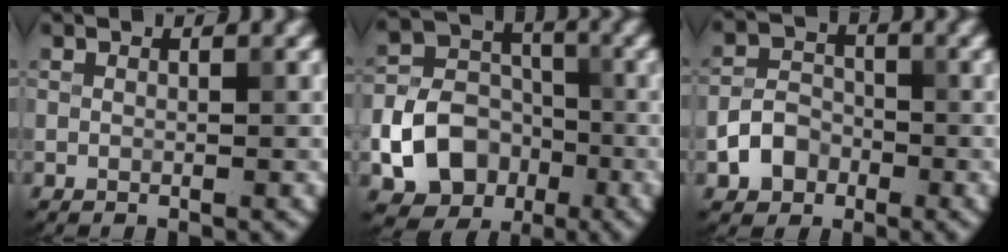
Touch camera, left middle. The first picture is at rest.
{"total": 8.2, "force": [-2.9, 6.5, 4.1], "torque": [-0.057, -0.007, -0.064]}
{"total": 3.5, "force": [-1.6, 2.7, 1.5], "torque": [-0.026, 0.004, -0.031]}